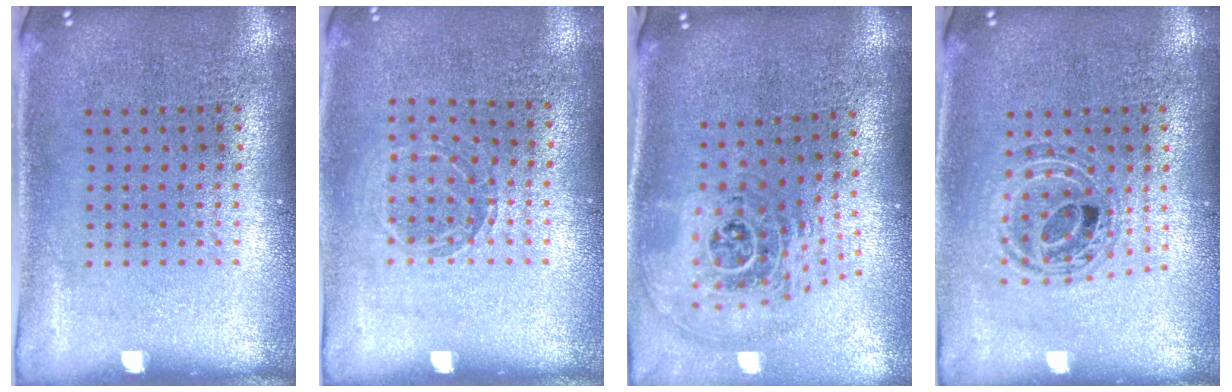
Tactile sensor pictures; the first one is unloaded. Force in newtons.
{"total": 1.0, "press": 1.0, "slide": 0.1}
{"total": 2.0, "press": 1.5, "slide": 1.3}
{"total": 0.9, "press": 0.9, "slide": 0.2}